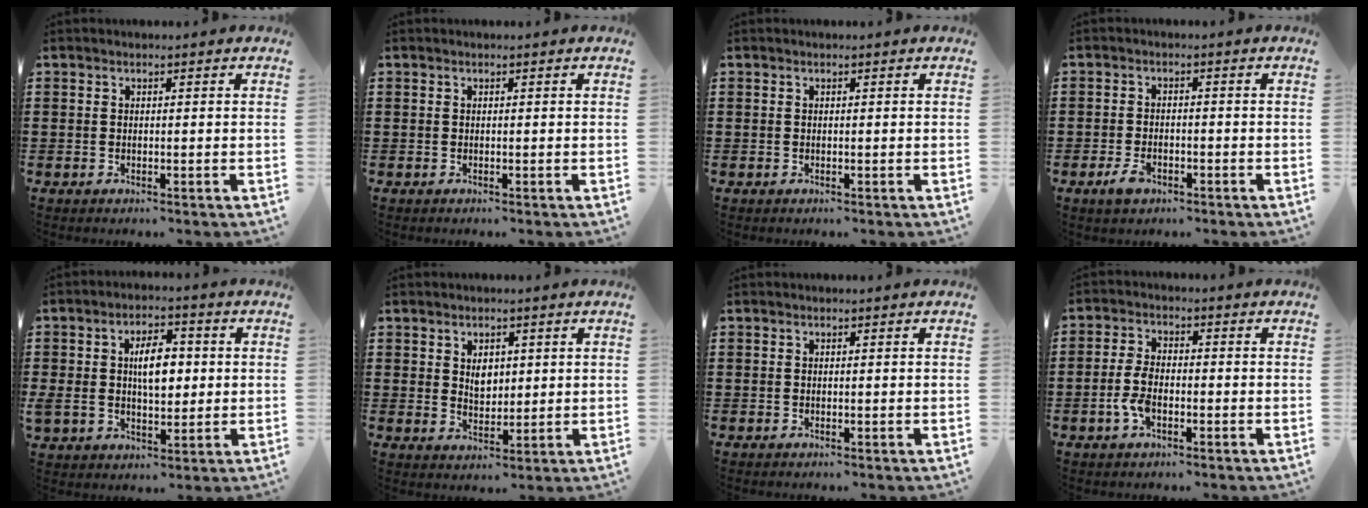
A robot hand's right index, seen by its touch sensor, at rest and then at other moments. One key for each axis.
{"total": 0.0}
{"total": 0.0}
{"total": 2.8, "fx": -1.5, "fy": 1.5, "fz": 1.8, "tx": -0.039, "ty": -0.001, "tz": -0.029}
{"total": 7.0, "fx": 0.9, "fy": 4.1, "fz": 5.6, "tx": -0.102, "ty": 0.010, "tz": 0.008}
{"total": 3.1, "fx": 1.2, "fy": 2.2, "fz": 1.9, "tx": -0.027, "ty": 0.001, "tz": 0.018}
{"total": 0.0}
{"total": 4.5, "fx": -1.4, "fy": 2.3, "fz": 3.6, "tx": -0.090, "ty": -0.004, "tz": -0.033}